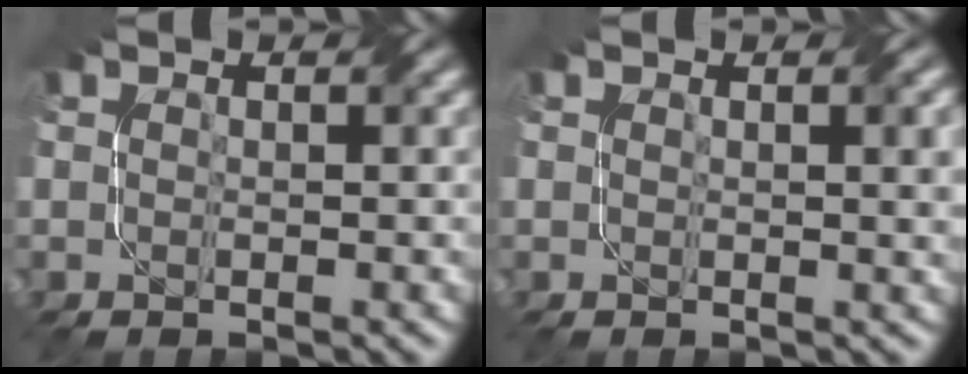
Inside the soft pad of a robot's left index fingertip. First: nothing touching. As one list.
[{"total": 2.7, "force": [0.8, 0.8, 2.4], "torque": [-0.023, 0.005, 0.011]}]